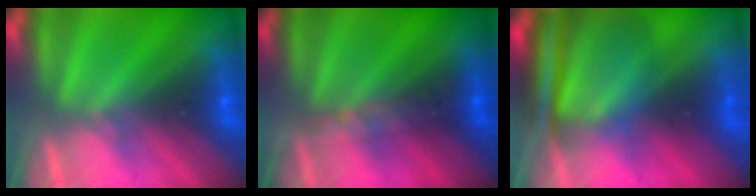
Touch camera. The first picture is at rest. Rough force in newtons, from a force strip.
{"total": 2.9}
{"total": 6.1}